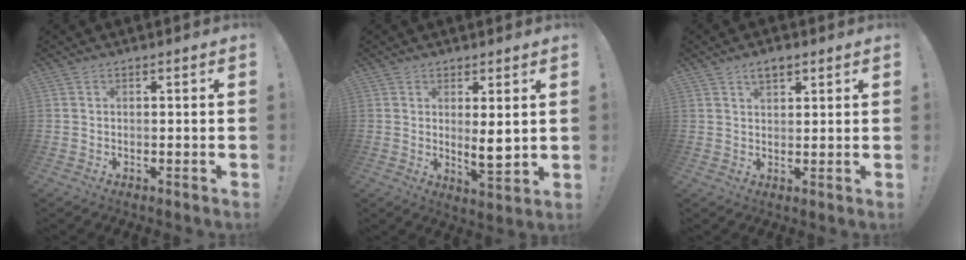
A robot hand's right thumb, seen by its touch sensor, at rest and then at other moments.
{"total": 6.2, "force": [1.4, 1.6, 5.8], "torque": [-0.067, -0.025, 0.023]}
{"total": 3.8, "force": [2.5, 2.0, 2.1], "torque": [-0.024, -0.009, 0.042]}